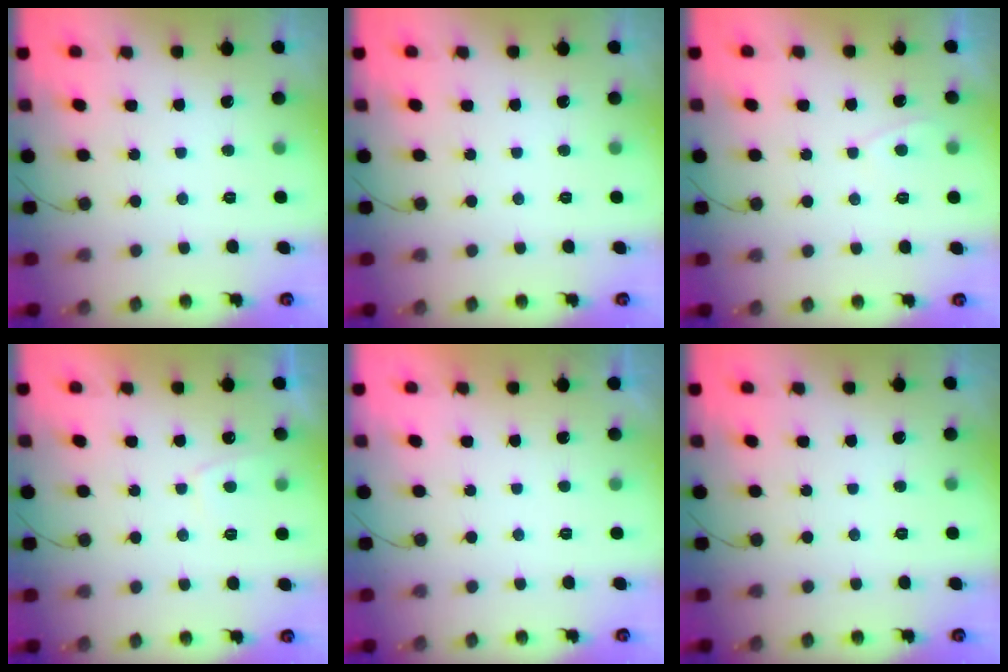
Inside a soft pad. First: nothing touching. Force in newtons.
{"total": 0.0}
{"total": 2.3, "press": 2.3, "slide": 0.2}
{"total": 1.8, "press": 1.7, "slide": 0.7}
{"total": 2.1, "press": 2.0, "slide": 0.4}
{"total": 0.0}